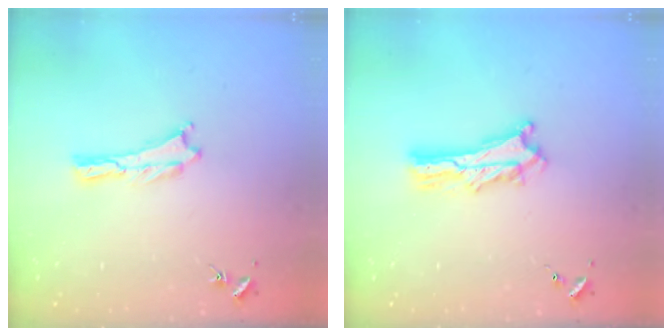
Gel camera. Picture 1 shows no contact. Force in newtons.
{"total": 4.3, "press": 4.3, "slide": 0.4}